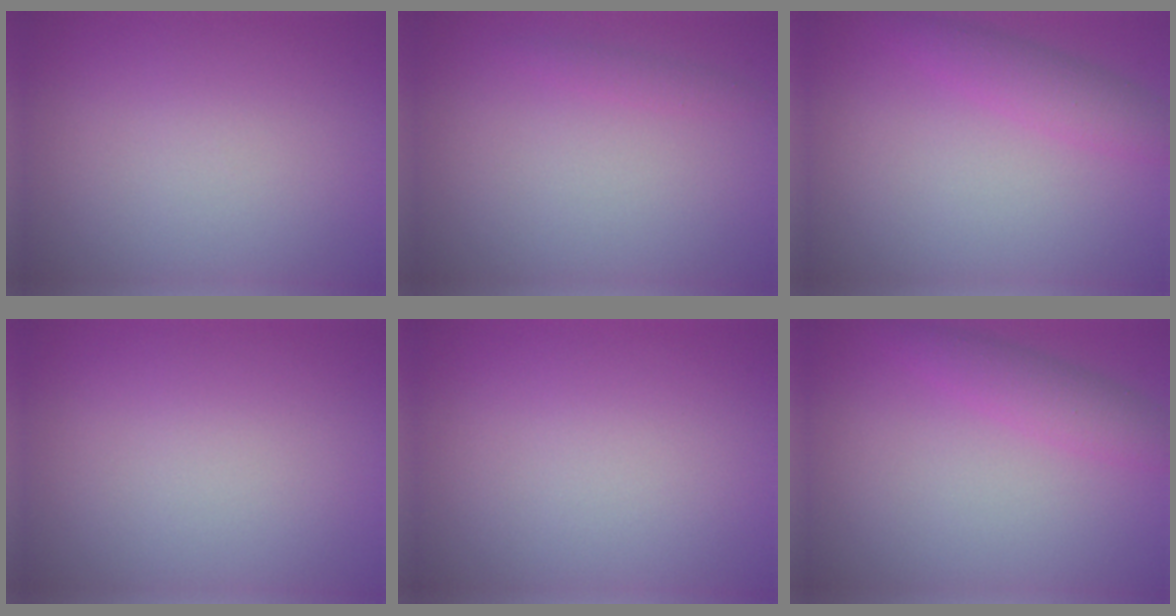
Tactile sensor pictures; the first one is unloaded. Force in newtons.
{"total": 0.9, "press": 0.9, "slide": 0.0}
{"total": 2.7, "press": 2.7, "slide": 0.0}
{"total": 0.0}
{"total": 0.0}
{"total": 2.7, "press": 2.7, "slide": 0.0}